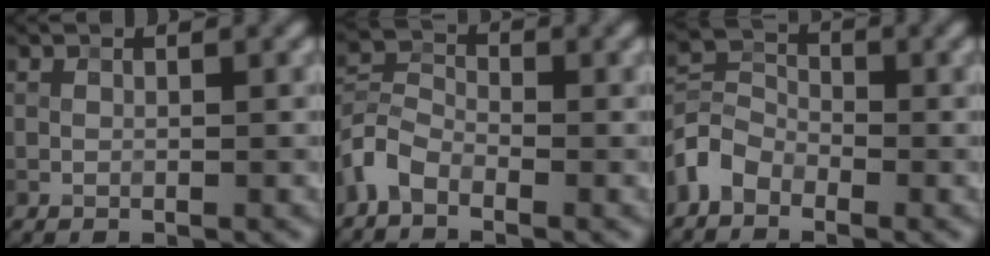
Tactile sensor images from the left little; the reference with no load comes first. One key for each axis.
{"total": 3.5, "fx": -2.3, "fy": 1.9, "fz": 1.8, "tx": -0.042, "ty": 0.009, "tz": -0.060}
{"total": 3.4, "fx": -2.2, "fy": 2.2, "fz": 1.2, "tx": -0.025, "ty": 0.009, "tz": -0.057}